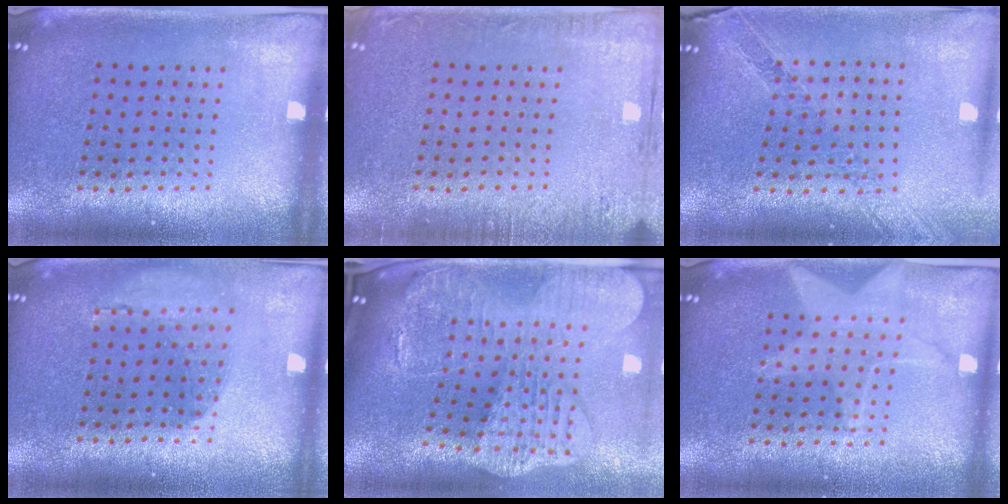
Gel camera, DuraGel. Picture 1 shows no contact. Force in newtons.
{"total": 2.2, "press": 2.1, "slide": 0.3}
{"total": 1.1, "press": 1.1, "slide": 0.0}
{"total": 1.1, "press": 1.1, "slide": 0.2}
{"total": 4.5, "press": 3.3, "slide": 3.0}
{"total": 1.5, "press": 1.5, "slide": 0.1}